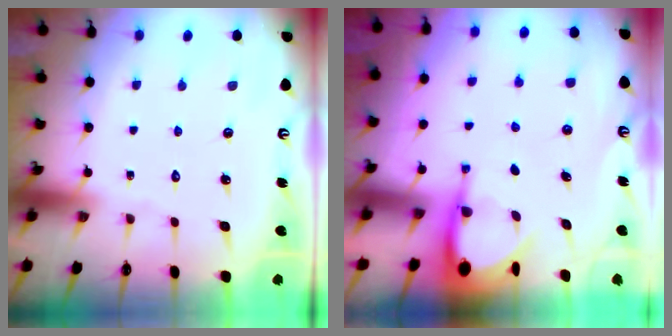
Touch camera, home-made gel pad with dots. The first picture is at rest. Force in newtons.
{"total": 5.4, "press": 5.4, "slide": 0.5}